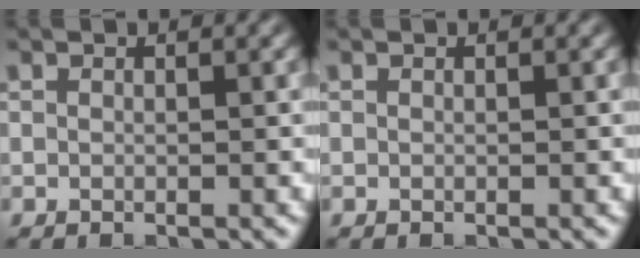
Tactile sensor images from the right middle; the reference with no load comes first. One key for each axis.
{"total": 0.0}